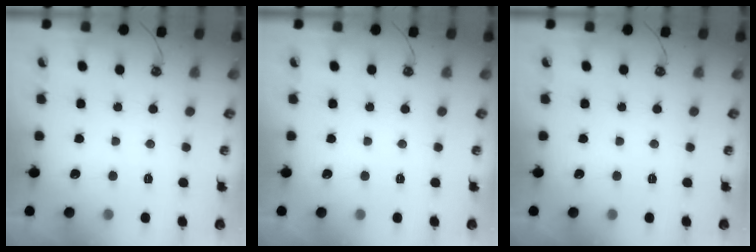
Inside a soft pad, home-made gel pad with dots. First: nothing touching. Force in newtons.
{"total": 0.0}
{"total": 0.0}